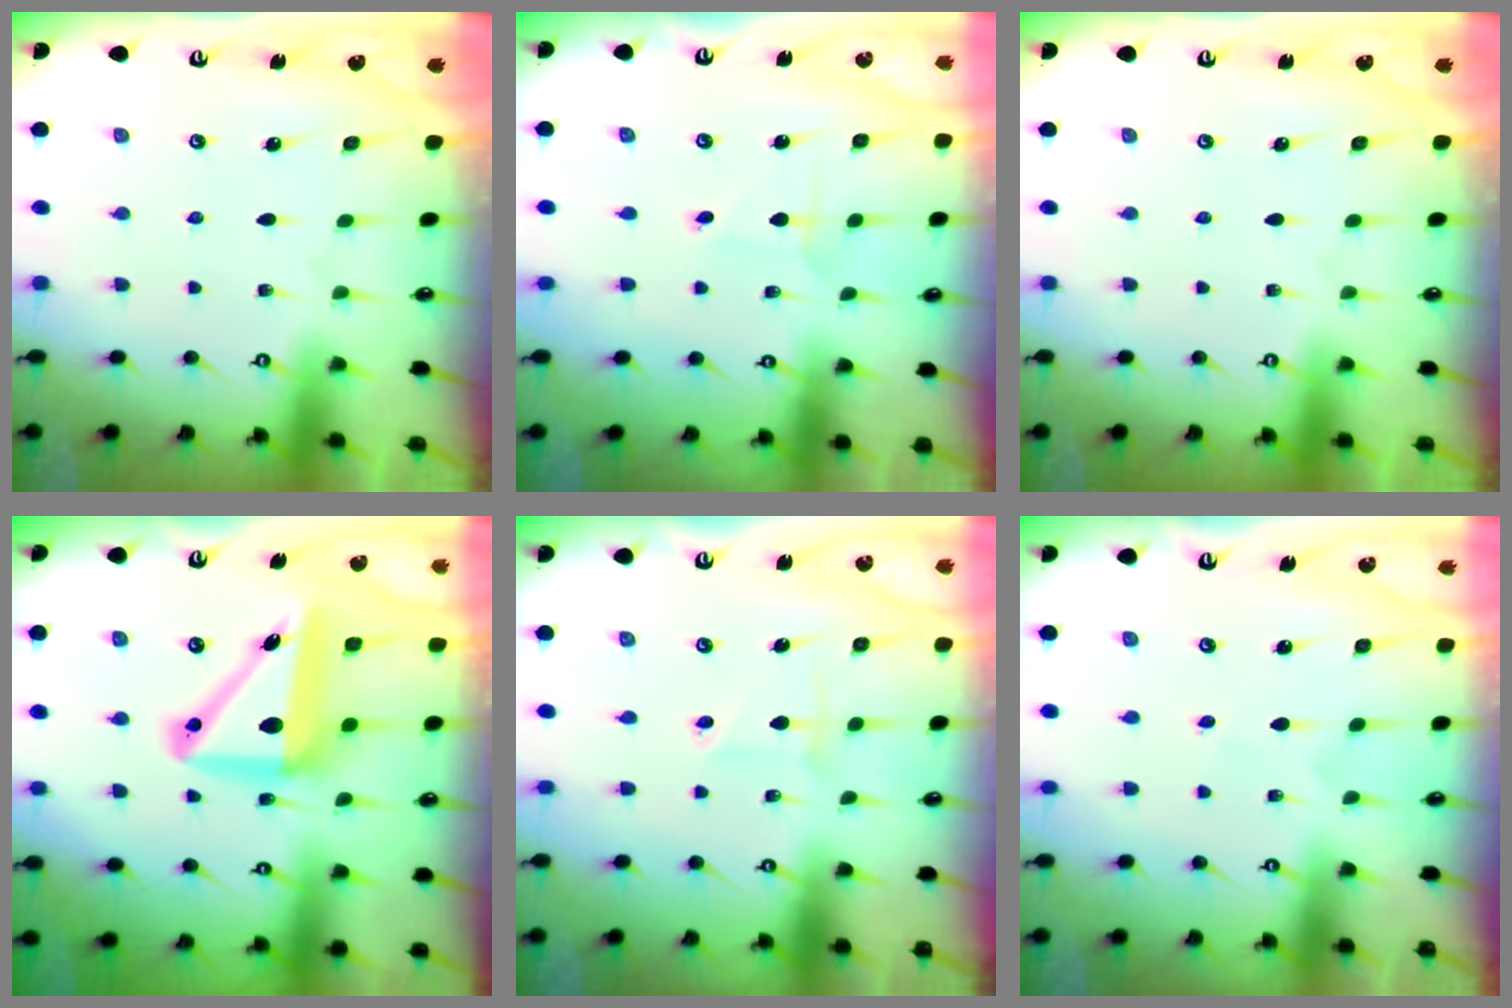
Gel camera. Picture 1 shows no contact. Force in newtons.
{"total": 2.1, "press": 2.1, "slide": 0.2}
{"total": 0.0}
{"total": 13.8, "press": 13.3, "slide": 3.9}
{"total": 3.3, "press": 3.3, "slide": 0.3}
{"total": 2.9, "press": 2.9, "slide": 0.3}